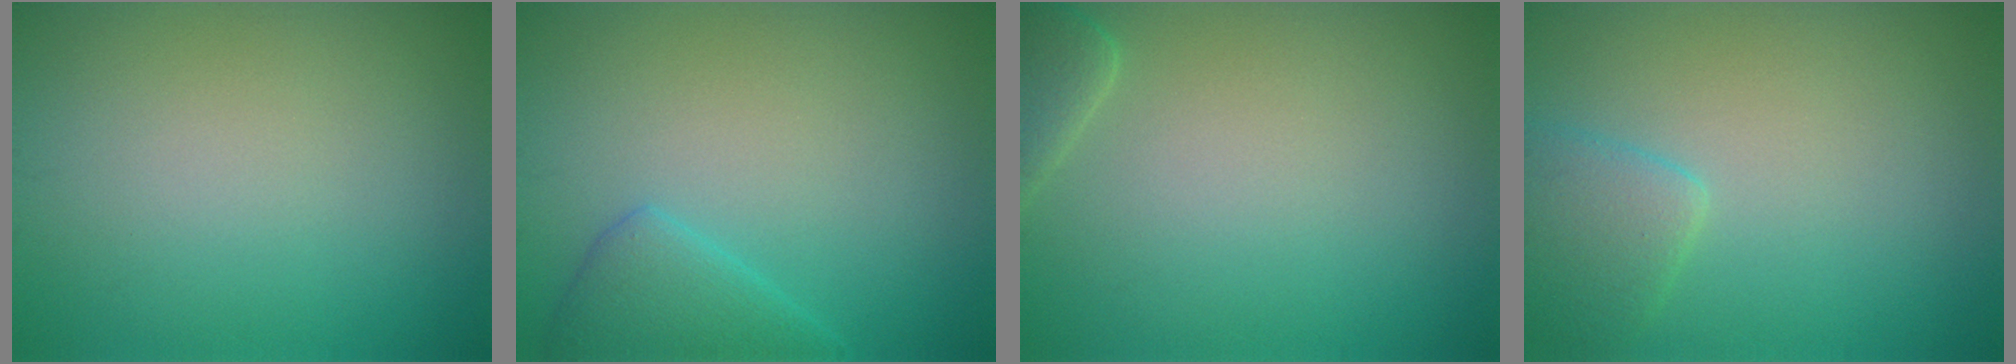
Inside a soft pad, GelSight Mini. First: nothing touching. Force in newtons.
{"total": 2.9, "press": 2.9, "slide": 0.2}
{"total": 2.3, "press": 2.3, "slide": 0.3}
{"total": 2.6, "press": 2.6, "slide": 0.2}